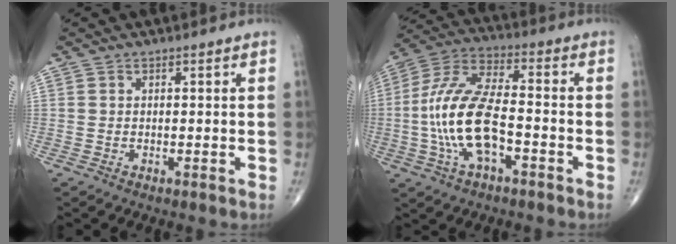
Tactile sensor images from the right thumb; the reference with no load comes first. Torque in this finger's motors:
{"motor_torque": [1.83, 1.63, 1.87, -0.07, 0.62]}